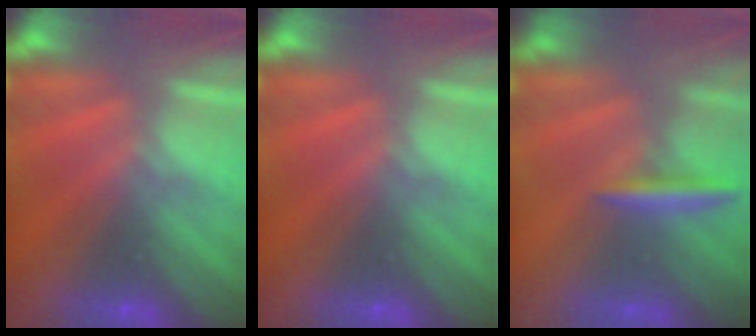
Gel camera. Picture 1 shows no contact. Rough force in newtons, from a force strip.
{"total": 0.0}
{"total": 3.3}